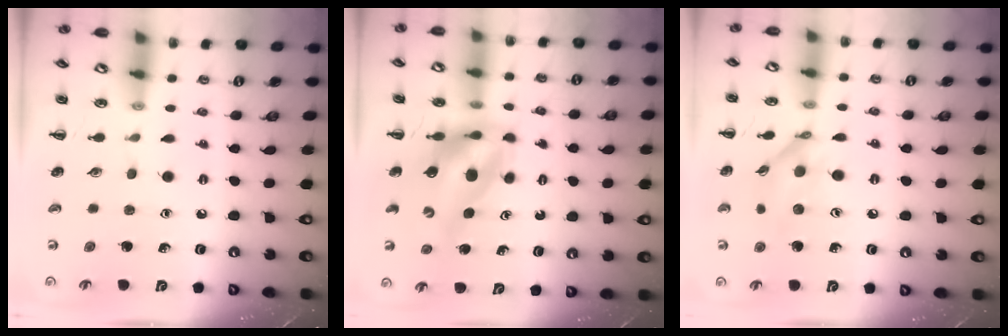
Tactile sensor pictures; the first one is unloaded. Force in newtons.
{"total": 10.6, "press": 10.1, "slide": 3.3}
{"total": 11.8, "press": 11.7, "slide": 1.9}